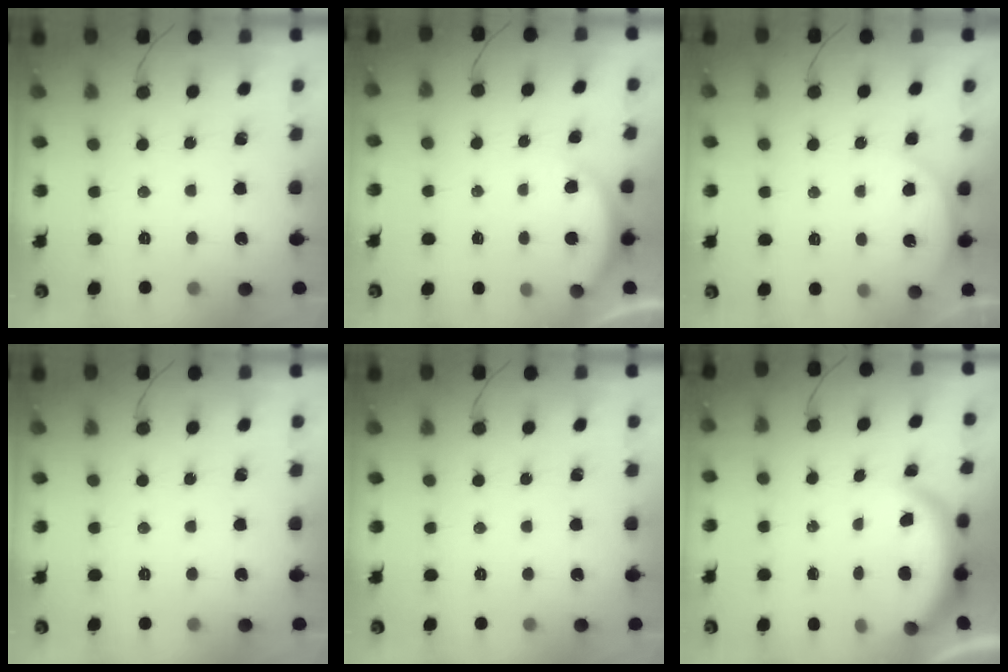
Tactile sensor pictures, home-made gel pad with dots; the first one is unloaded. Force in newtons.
{"total": 3.0, "press": 2.9, "slide": 0.6}
{"total": 4.0, "press": 4.0, "slide": 0.5}
{"total": 0.0}
{"total": 0.0}
{"total": 3.9, "press": 3.9, "slide": 0.2}